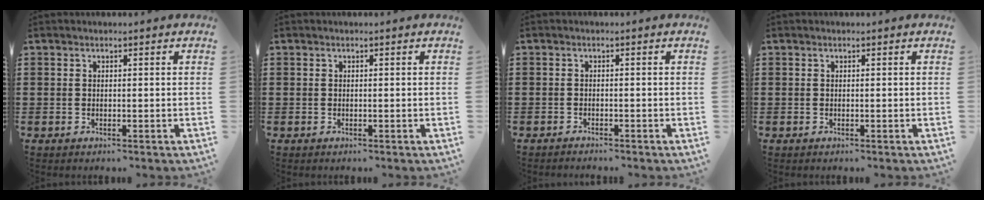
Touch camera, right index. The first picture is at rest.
{"total": 0.0}
{"total": 0.9, "force": [-0.9, 0.0, 0.1], "torque": [-0.004, 0.001, -0.019]}
{"total": 0.0}